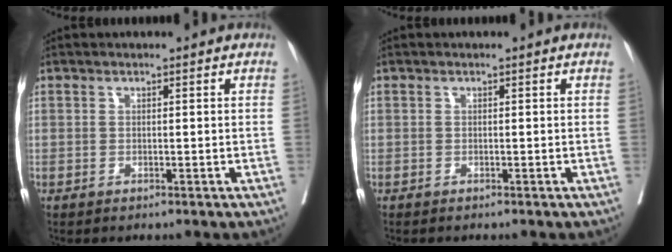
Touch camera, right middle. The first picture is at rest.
{"total": 0.0}